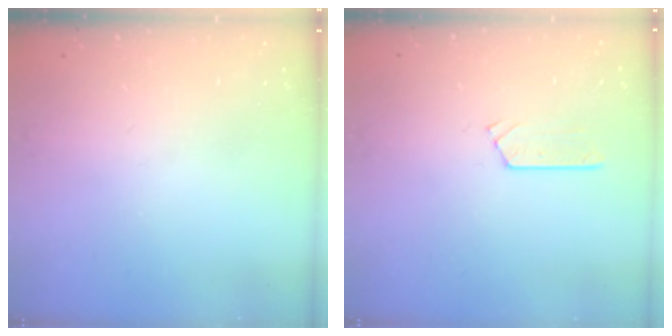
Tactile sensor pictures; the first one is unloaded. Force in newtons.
{"total": 2.8, "press": 2.8, "slide": 0.3}